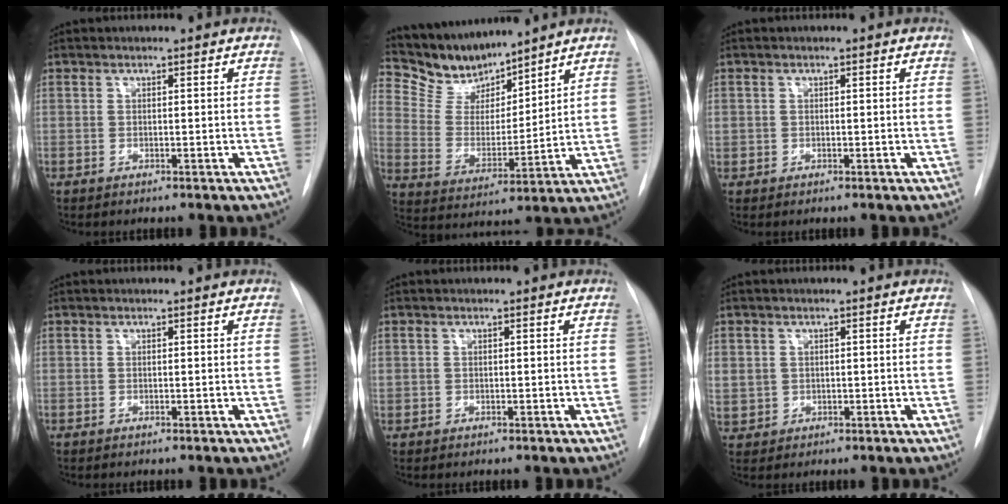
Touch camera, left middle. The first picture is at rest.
{"total": 10.4, "force": [10.1, 2.2, 1.7], "torque": [-0.042, 0.002, 0.207]}
{"total": 1.0, "force": [0.0, 1.0, 0.2], "torque": [-0.001, 0.005, 0.000]}
{"total": 0.0}
{"total": 0.5, "force": [0.0, 0.5, 0.1], "torque": [0.003, 0.004, 0.000]}
{"total": 5.4, "force": [0.5, 5.1, 1.7], "torque": [-0.061, 0.006, 0.028]}